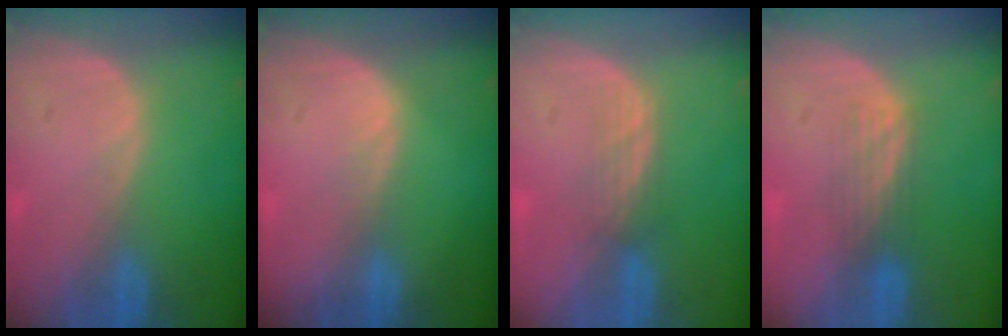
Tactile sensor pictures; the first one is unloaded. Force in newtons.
{"total": 0.9, "press": 0.9, "slide": 0.1}
{"total": 2.5, "press": 2.3, "slide": 0.9}
{"total": 2.9, "press": 2.9, "slide": 0.2}